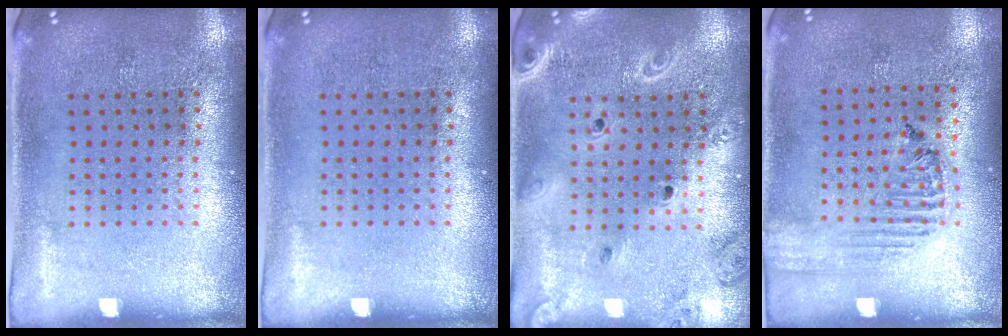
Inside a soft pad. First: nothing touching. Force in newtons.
{"total": 0.0}
{"total": 2.1, "press": 1.9, "slide": 0.9}
{"total": 1.6, "press": 1.6, "slide": 0.3}